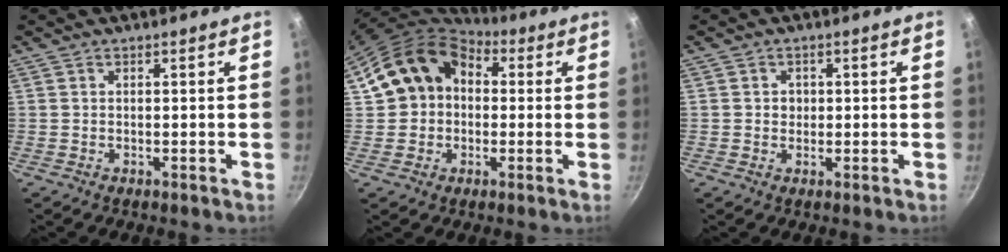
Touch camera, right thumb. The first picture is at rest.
{"total": 15.3, "force": [2.6, 12.4, 8.6], "torque": [-0.131, 0.042, 0.034]}
{"total": 2.0, "force": [0.1, 1.8, 0.7], "torque": [-0.001, 0.003, 0.001]}